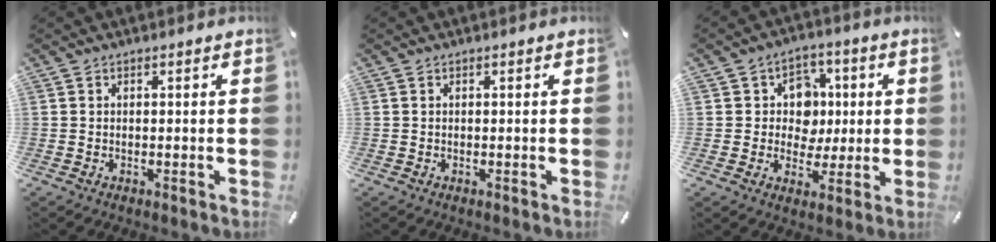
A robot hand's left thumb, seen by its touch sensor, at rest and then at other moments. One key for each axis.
{"total": 0.0}
{"total": 9.3, "fx": 1.1, "fy": 8.6, "fz": 3.5, "tx": -0.044, "ty": 0.000, "tz": 0.023}